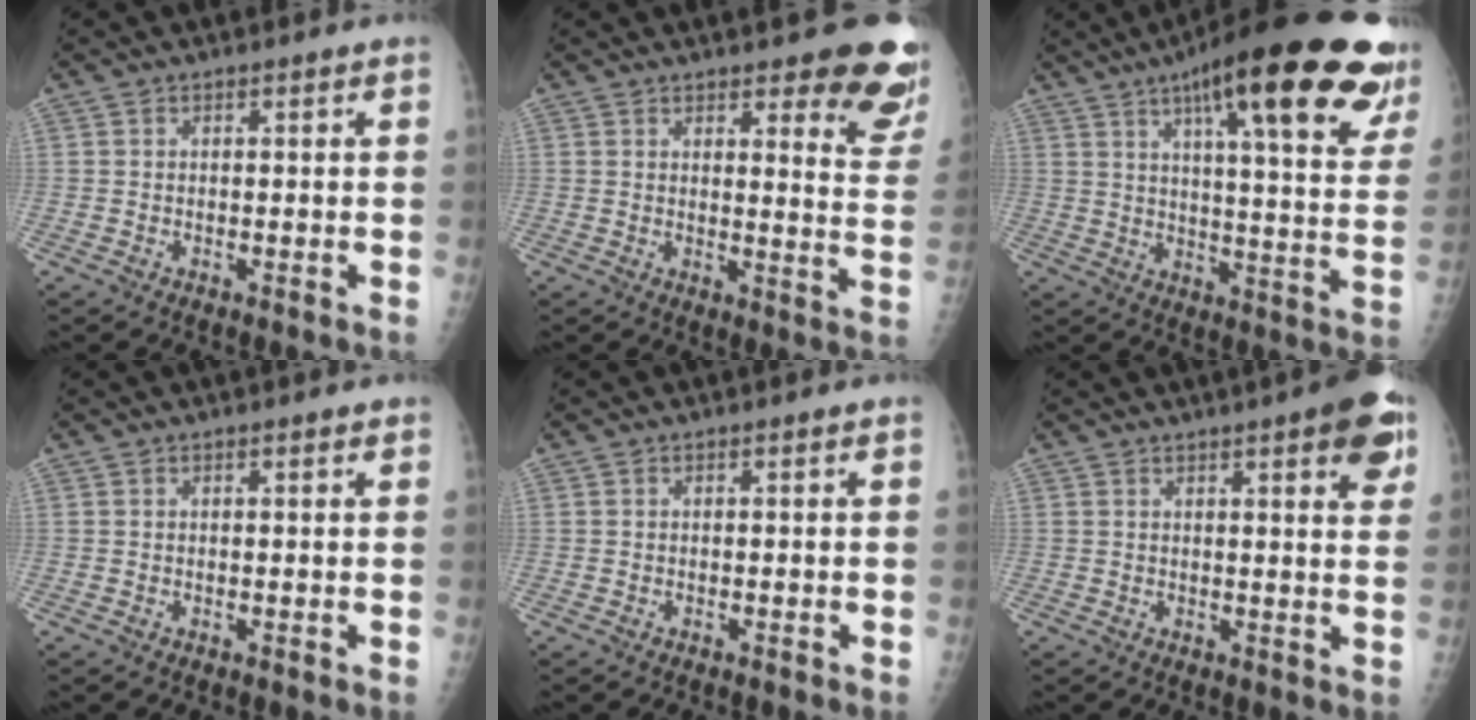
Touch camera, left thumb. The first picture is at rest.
{"total": 12.6, "force": [9.1, 3.5, 8.1], "torque": [-0.053, -0.058, 0.096]}
{"total": 29.2, "force": [17.2, 6.8, 22.6], "torque": [-0.276, -0.031, 0.230]}
{"total": 0.9, "force": [0.6, 0.2, 0.6], "torque": [-0.009, -0.001, 0.008]}
{"total": 0.0}
{"total": 9.1, "force": [4.7, 2.2, 7.5], "torque": [-0.073, -0.013, 0.051]}